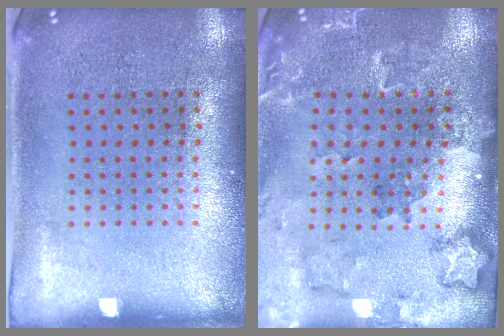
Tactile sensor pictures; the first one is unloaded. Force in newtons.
{"total": 1.8, "press": 1.8, "slide": 0.2}